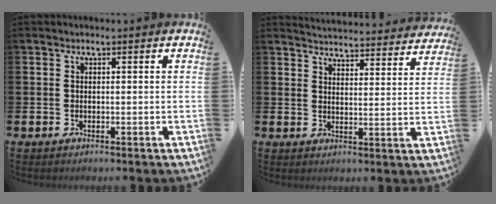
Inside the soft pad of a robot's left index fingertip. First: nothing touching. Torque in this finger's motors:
{"motor_torque": [1.06, -1.08, 0.26, 0.09]}